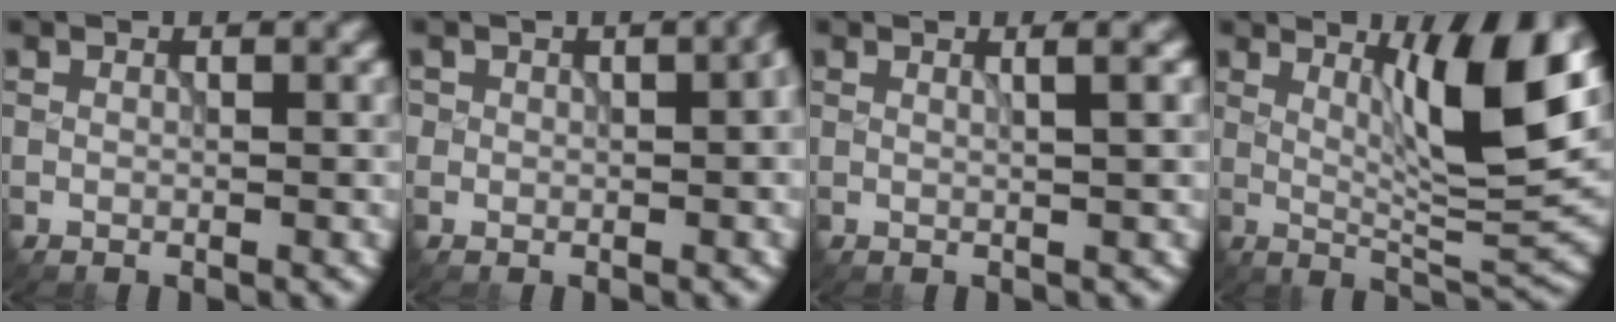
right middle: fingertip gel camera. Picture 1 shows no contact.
{"total": 3.8, "force": [0.4, 2.4, 2.9], "torque": [-0.020, 0.005, 0.008]}
{"total": 1.8, "force": [0.8, 0.5, 1.5], "torque": [-0.018, 0.007, -0.002]}
{"total": 8.6, "force": [2.8, 1.3, 8.0], "torque": [-0.118, -0.006, 0.050]}